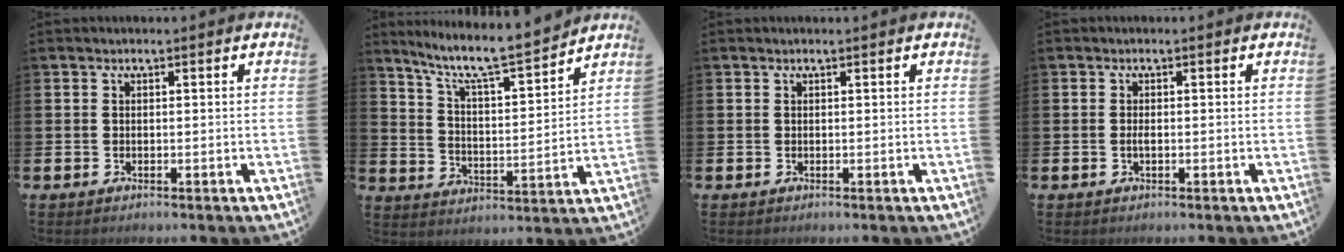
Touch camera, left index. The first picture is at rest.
{"total": 8.7, "force": [7.8, 0.8, 3.7], "torque": [-0.098, -0.057, 0.130]}
{"total": 0.0}
{"total": 0.8, "force": [-0.2, 0.2, 0.7], "torque": [-0.022, 0.002, -0.002]}